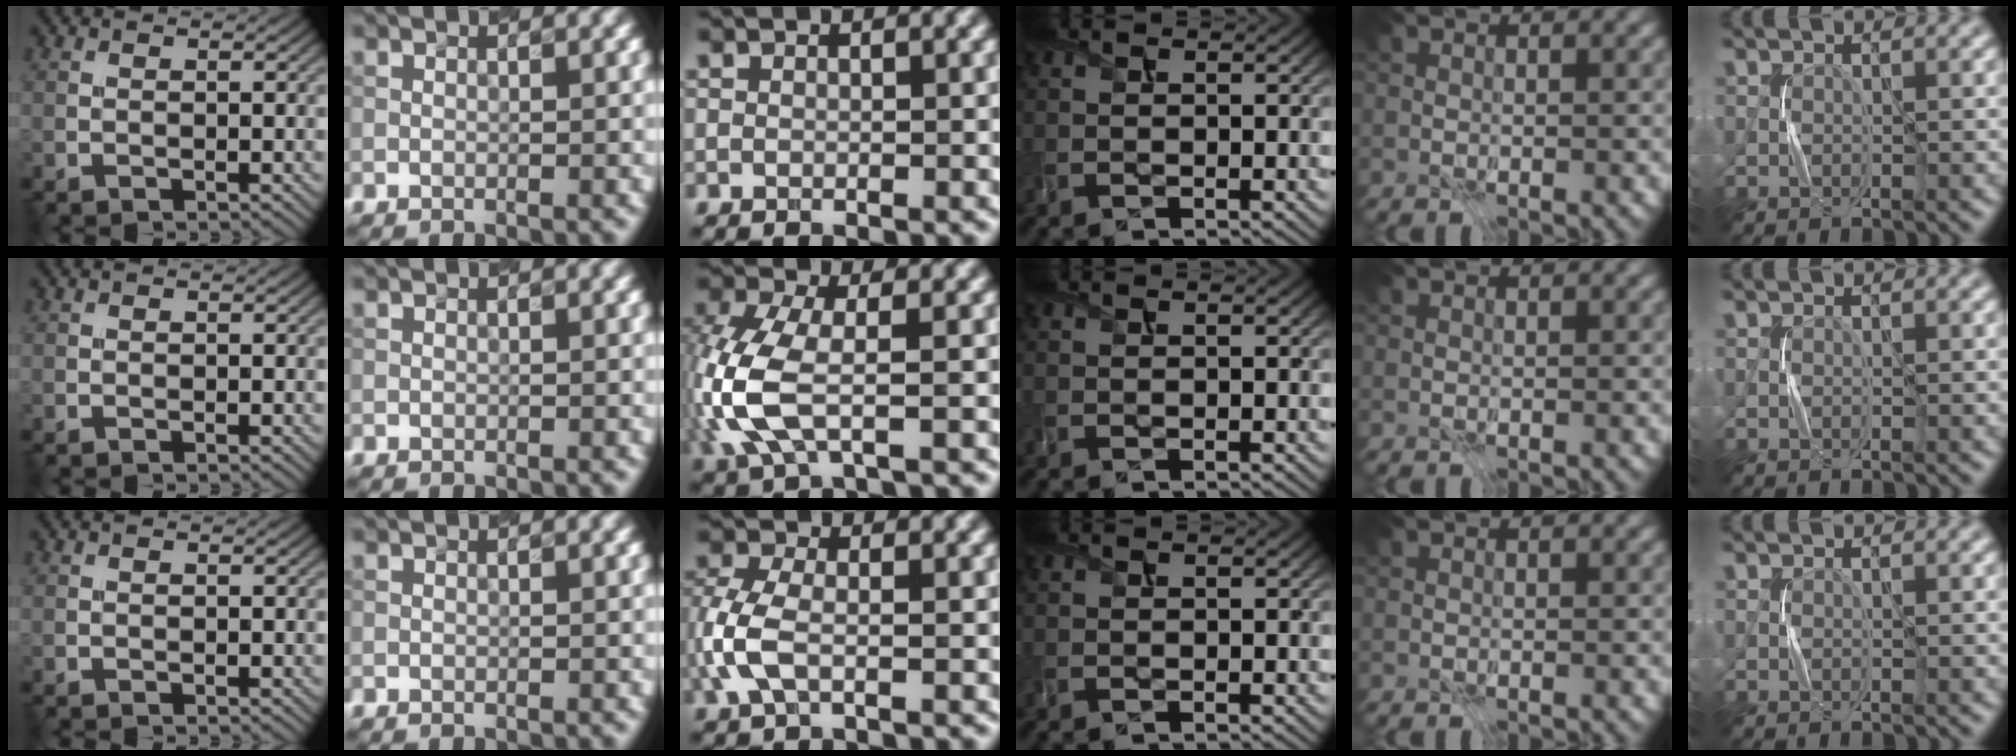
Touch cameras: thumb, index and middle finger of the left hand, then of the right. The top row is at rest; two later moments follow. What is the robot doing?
{"motion": "press", "object": "stapler"}